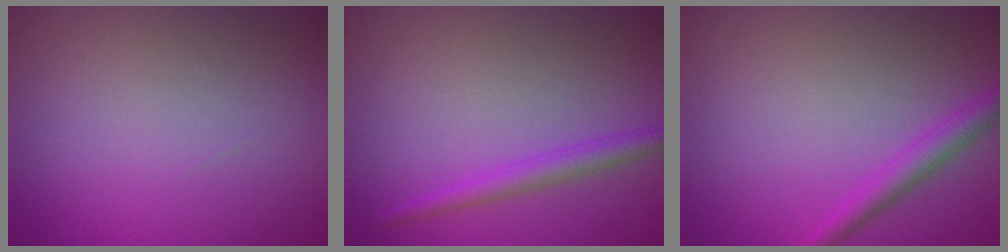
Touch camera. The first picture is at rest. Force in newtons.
{"total": 2.1, "press": 2.1, "slide": 0.1}
{"total": 2.3, "press": 2.3, "slide": 0.1}